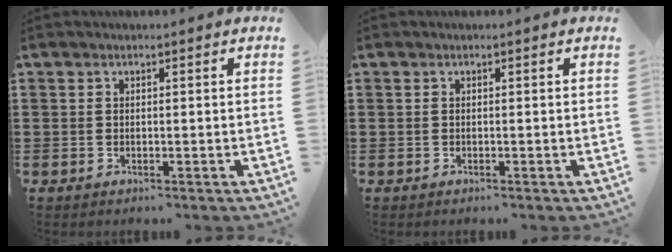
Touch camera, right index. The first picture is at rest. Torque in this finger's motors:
{"motor_torque": [1.06, 1.08, 0.01, 0.01]}